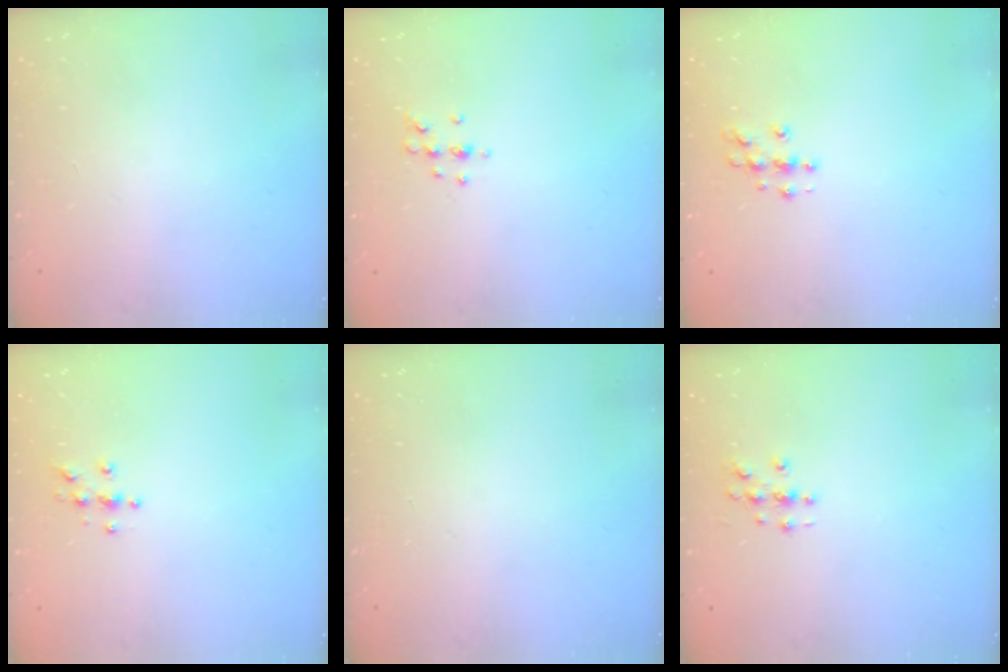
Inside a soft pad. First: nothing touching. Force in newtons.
{"total": 4.8, "press": 4.4, "slide": 1.8}
{"total": 4.5, "press": 4.4, "slide": 0.4}
{"total": 4.0, "press": 4.0, "slide": 0.4}
{"total": 0.0}
{"total": 2.8, "press": 2.8, "slide": 0.3}